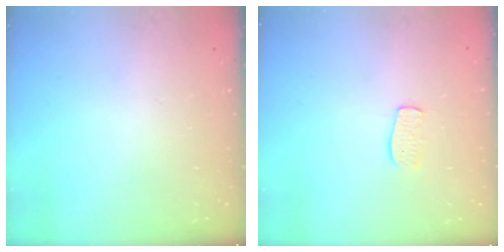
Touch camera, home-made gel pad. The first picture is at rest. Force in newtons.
{"total": 6.9, "press": 6.8, "slide": 0.4}